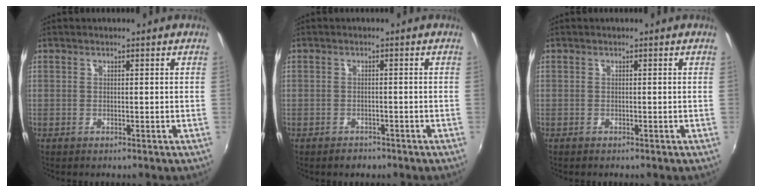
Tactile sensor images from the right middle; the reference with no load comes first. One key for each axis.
{"total": 2.0, "fx": -1.5, "fy": 1.2, "fz": 0.3, "tx": -0.010, "ty": -0.001, "tz": -0.021}
{"total": 0.0}